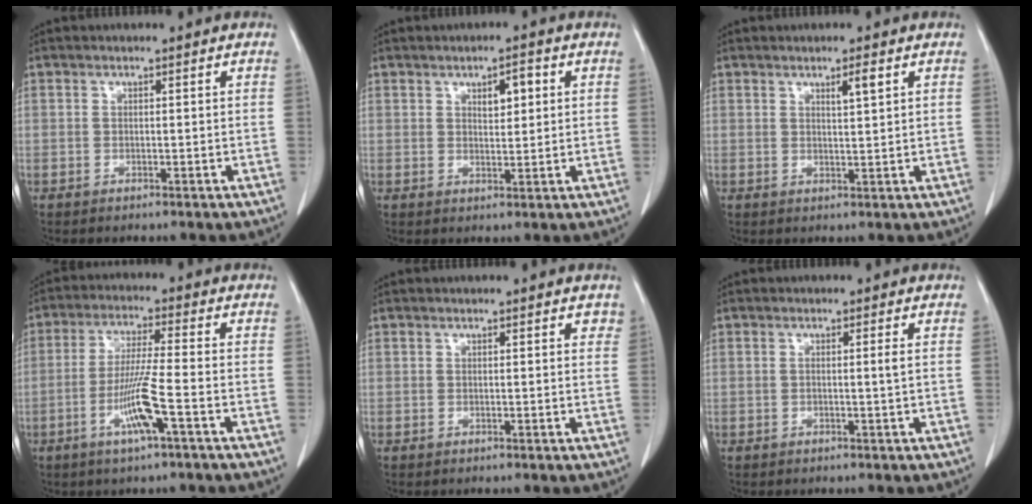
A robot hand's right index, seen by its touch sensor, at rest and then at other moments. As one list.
[{"total": 3.4, "force": [1.3, 1.3, 2.8], "torque": [-0.043, 0.003, 0.022]}, {"total": 2.2, "force": [1.2, 0.0, 1.8], "torque": [-0.034, -0.002, 0.021]}, {"total": 8.1, "force": [-3.1, -0.5, 7.5], "torque": [-0.147, -0.009, -0.062]}, {"total": 1.5, "force": [1.1, 0.8, 0.6], "torque": [0.006, 0.003, 0.007]}, {"total": 1.0, "force": [0.0, -0.4, 1.0], "torque": [-0.016, -0.001, -0.001]}]